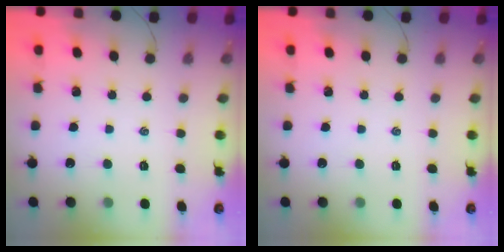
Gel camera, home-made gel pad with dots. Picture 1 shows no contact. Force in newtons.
{"total": 0.0}